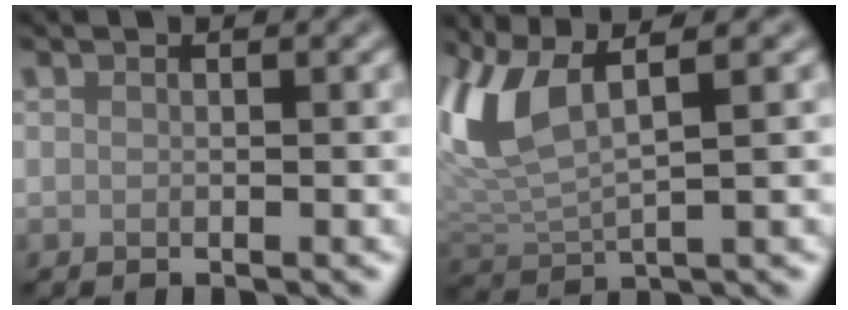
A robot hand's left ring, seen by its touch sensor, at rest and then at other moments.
{"total": 6.8, "force": [3.3, 2.2, 5.5], "torque": [-0.134, 0.009, 0.065]}